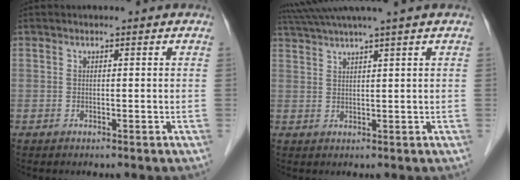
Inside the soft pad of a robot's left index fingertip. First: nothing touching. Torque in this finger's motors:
{"motor_torque": [0.22, -0.36, 0.80, 0.21]}